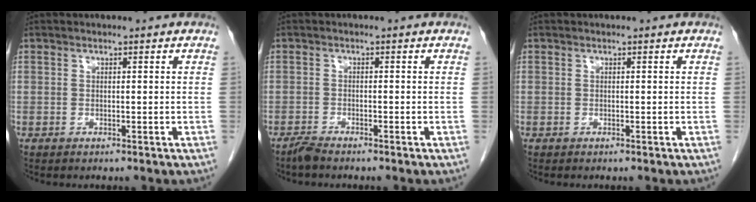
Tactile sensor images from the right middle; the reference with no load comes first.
{"total": 1.7, "force": [-1.6, 0.1, 0.7], "torque": [-0.022, -0.004, -0.032]}
{"total": 0.0}